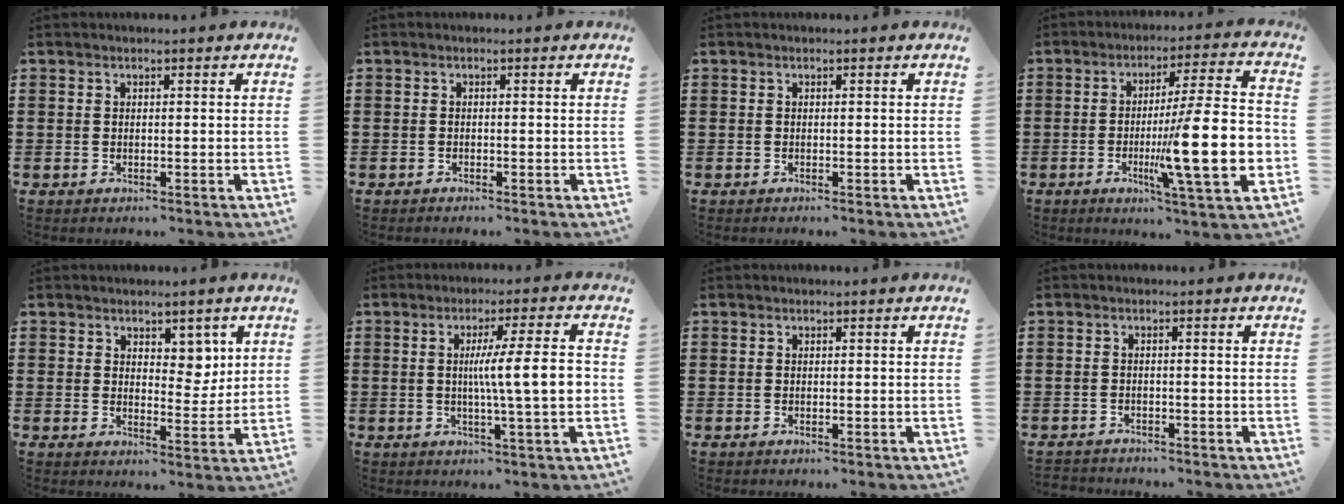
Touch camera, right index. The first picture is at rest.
{"total": 0.5, "force": [-0.5, 0.1, 0.0], "torque": [-0.001, 0.000, -0.011]}
{"total": 0.0}
{"total": 17.2, "force": [-3.8, 2.4, 16.6], "torque": [-0.260, -0.015, -0.063]}
{"total": 4.4, "force": [2.7, 2.9, 1.9], "torque": [-0.023, -0.003, 0.045]}
{"total": 8.7, "force": [0.1, 0.4, 8.7], "torque": [-0.146, -0.004, -0.006]}
{"total": 0.0}
{"total": 1.3, "force": [-1.3, 0.3, -0.2], "torque": [-0.001, 0.004, -0.030]}